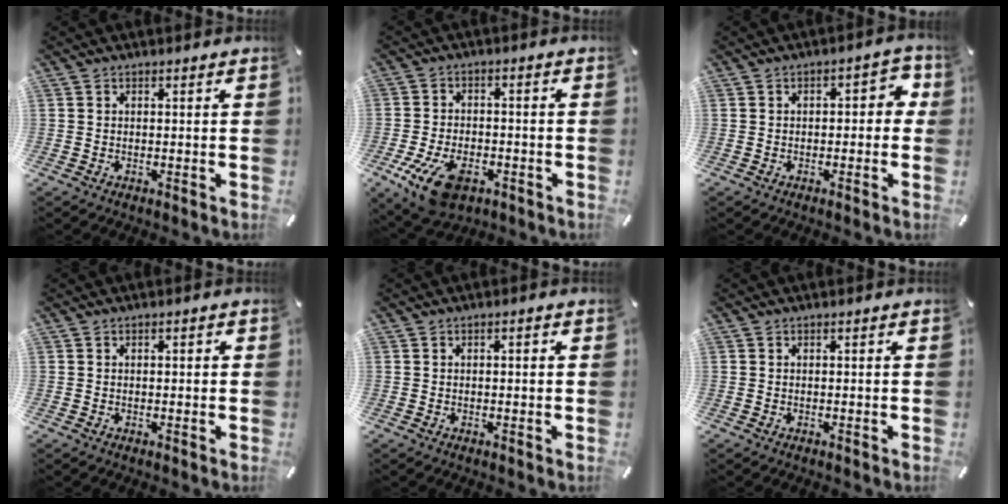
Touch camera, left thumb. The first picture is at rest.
{"total": 11.0, "force": [-5.3, 6.2, 7.4], "torque": [-0.151, 0.011, -0.095]}
{"total": 4.5, "force": [-0.5, 2.6, 3.6], "torque": [-0.052, 0.013, -0.017]}
{"total": 0.7, "force": [0.0, 0.4, 0.6], "torque": [-0.011, 0.002, -0.001]}
{"total": 0.9, "force": [-0.1, 0.4, 0.8], "torque": [-0.014, 0.002, -0.003]}
{"total": 0.0}